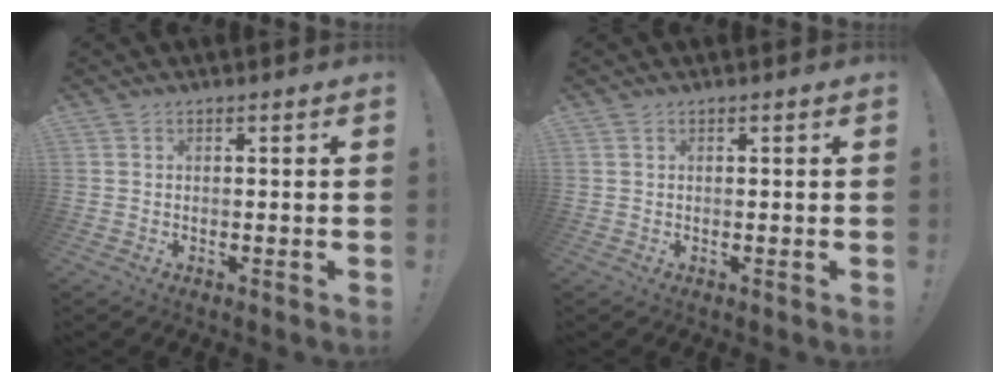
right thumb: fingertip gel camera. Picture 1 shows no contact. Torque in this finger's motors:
{"motor_torque": [0.17, -0.31, 0.11, 0.00, 0.00]}